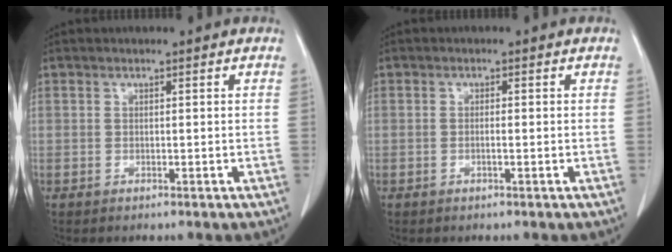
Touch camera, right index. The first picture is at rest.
{"total": 0.8, "force": [-0.2, 0.1, 0.8], "torque": [-0.013, 0.000, -0.003]}